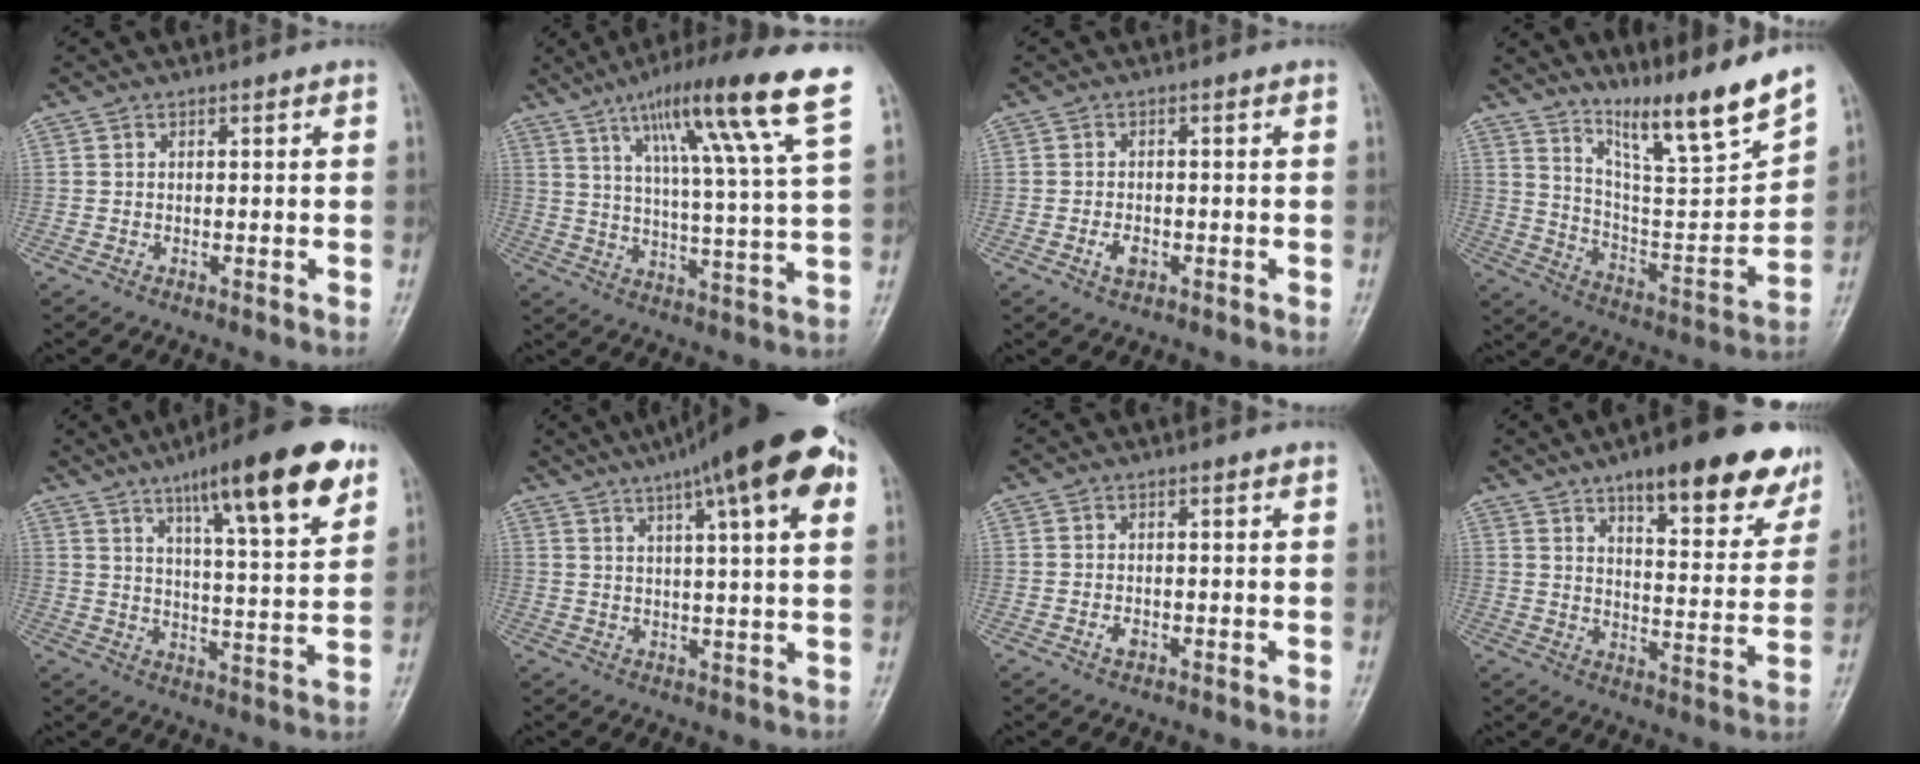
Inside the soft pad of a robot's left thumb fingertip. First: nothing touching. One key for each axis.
{"total": 18.5, "fx": 10.6, "fy": 0.9, "fz": 15.1, "tx": -0.229, "ty": -0.039, "tz": 0.157}
{"total": 2.6, "fx": -1.0, "fy": 1.5, "fz": 1.8, "tx": -0.031, "ty": 0.005, "tz": -0.016}
{"total": 16.3, "fx": 13.2, "fy": 0.3, "fz": 9.6, "tx": -0.133, "ty": -0.089, "tz": 0.236}
{"total": 19.1, "fx": 11.0, "fy": 3.9, "fz": 15.1, "tx": -0.199, "ty": -0.040, "tz": 0.167}
{"total": 19.3, "fx": 9.9, "fy": 4.1, "fz": 16.1, "tx": -0.228, "ty": 0.007, "tz": 0.137}
{"total": 1.4, "fx": -0.5, "fy": 0.8, "fz": 1.1, "tx": -0.017, "ty": 0.004, "tz": -0.007}
{"total": 19.3, "fx": 12.5, "fy": 6.0, "fz": 13.4, "tx": -0.138, "ty": -0.054, "tz": 0.174}